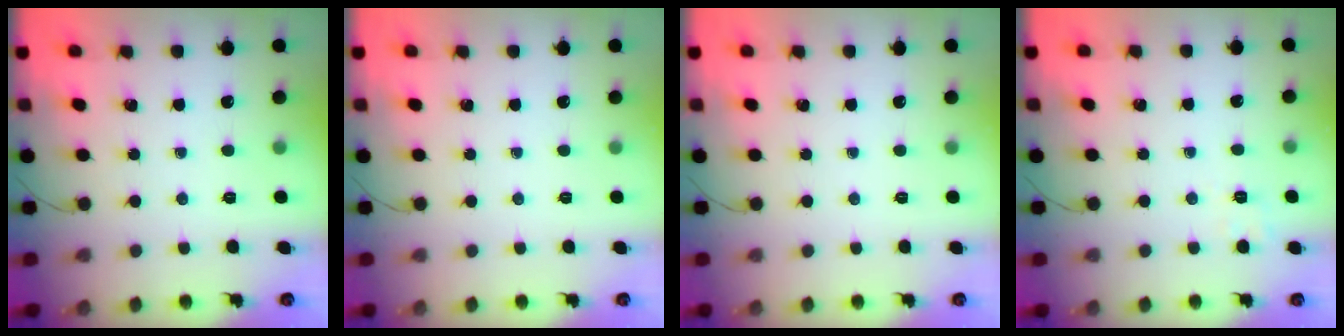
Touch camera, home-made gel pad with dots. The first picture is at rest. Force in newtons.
{"total": 0.0}
{"total": 0.0}
{"total": 3.0, "press": 2.3, "slide": 1.9}